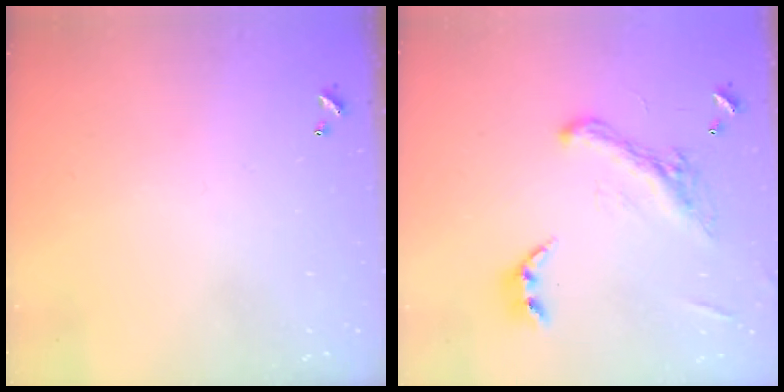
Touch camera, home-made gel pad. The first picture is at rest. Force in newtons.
{"total": 5.1, "press": 4.9, "slide": 1.4}